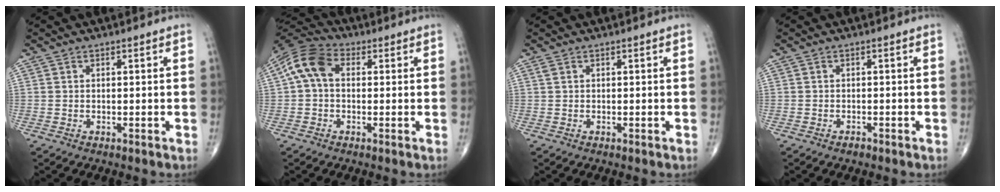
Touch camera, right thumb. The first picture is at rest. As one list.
[{"total": 8.7, "force": [1.1, 5.9, 6.2], "torque": [-0.119, 0.029, 0.010]}, {"total": 0.6, "force": [0.3, 0.2, 0.4], "torque": [-0.014, 0.007, 0.009]}, {"total": 0.8, "force": [-0.6, 0.5, 0.3], "torque": [-0.004, 0.002, -0.012]}]